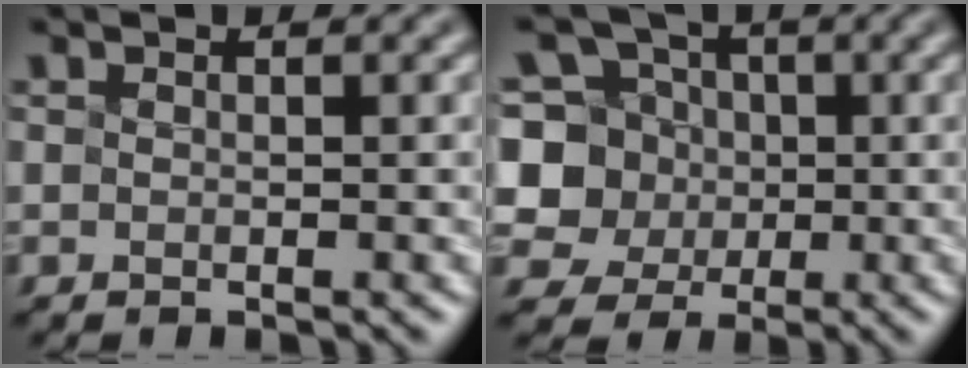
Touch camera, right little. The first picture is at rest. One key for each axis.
{"total": 6.7, "fx": 0.4, "fy": 6.2, "fz": 2.5, "tx": -0.050, "ty": 0.014, "tz": -0.020}